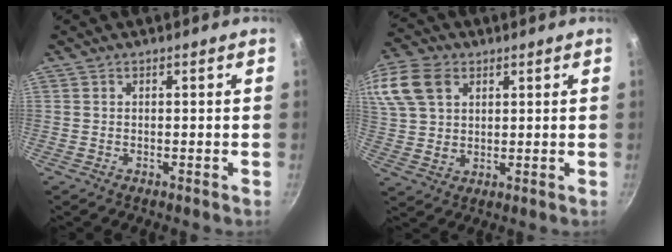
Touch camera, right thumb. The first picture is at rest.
{"total": 17.9, "force": [7.6, 12.7, 10.1], "torque": [-0.233, 0.021, 0.149]}